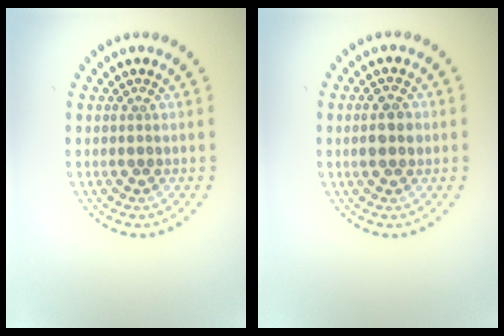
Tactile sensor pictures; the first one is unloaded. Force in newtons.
{"total": 2.6, "press": 2.6, "slide": 0.1}